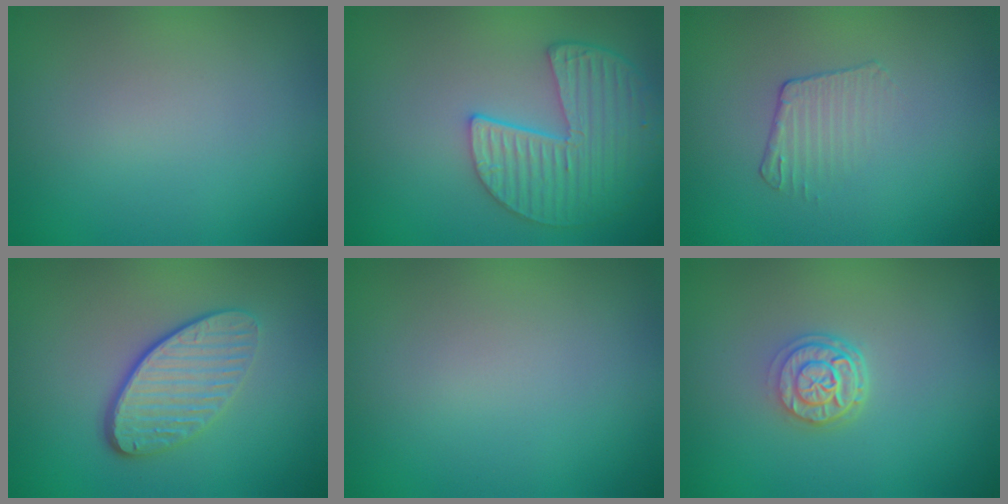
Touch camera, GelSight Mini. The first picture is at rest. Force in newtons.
{"total": 5.3, "press": 4.3, "slide": 3.1}
{"total": 1.5, "press": 0.7, "slide": 1.4}
{"total": 4.3, "press": 3.3, "slide": 2.8}
{"total": 0.0}
{"total": 3.0, "press": 2.4, "slide": 1.9}